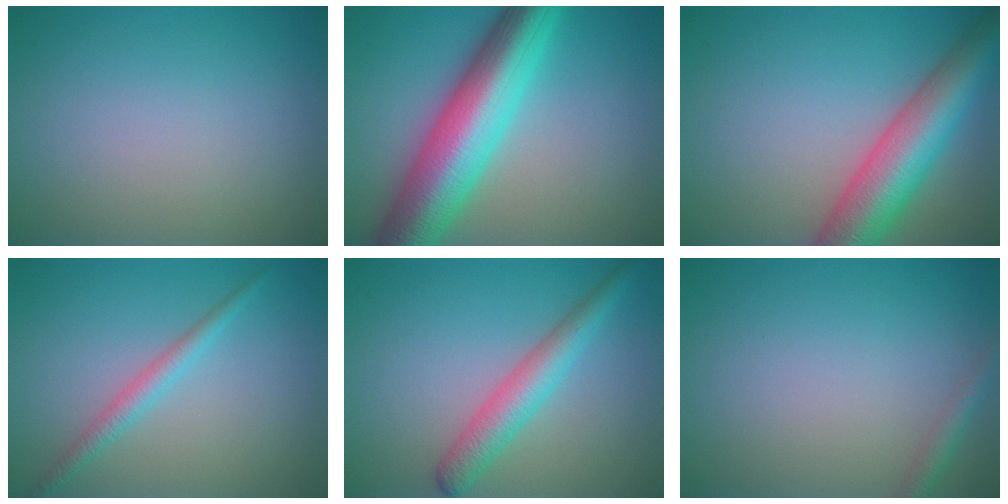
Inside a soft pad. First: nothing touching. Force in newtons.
{"total": 11.1, "press": 11.1, "slide": 0.2}
{"total": 8.8, "press": 8.8, "slide": 0.3}
{"total": 2.0, "press": 2.0, "slide": 0.0}
{"total": 3.7, "press": 3.7, "slide": 0.1}
{"total": 1.5, "press": 1.5, "slide": 0.1}